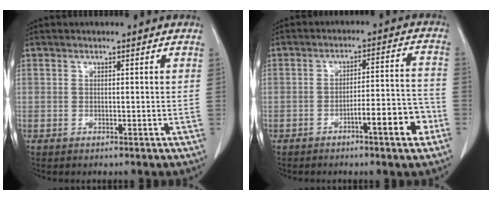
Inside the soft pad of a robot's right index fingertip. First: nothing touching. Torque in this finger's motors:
{"motor_torque": [0.64, -0.49, 0.26, 0.08]}